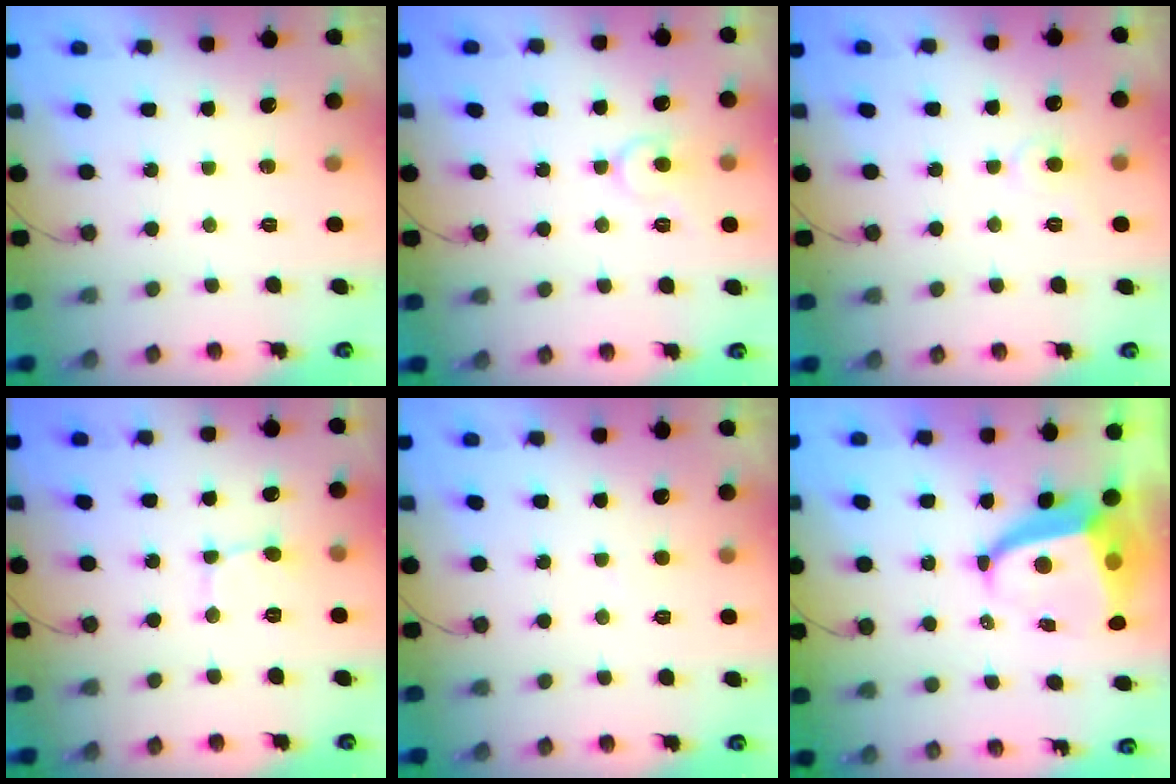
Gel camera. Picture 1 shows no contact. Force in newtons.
{"total": 8.3, "press": 8.3, "slide": 0.7}
{"total": 5.0, "press": 5.0, "slide": 0.4}
{"total": 2.3, "press": 2.3, "slide": 0.2}
{"total": 3.0, "press": 3.0, "slide": 0.3}
{"total": 9.1, "press": 9.0, "slide": 1.3}